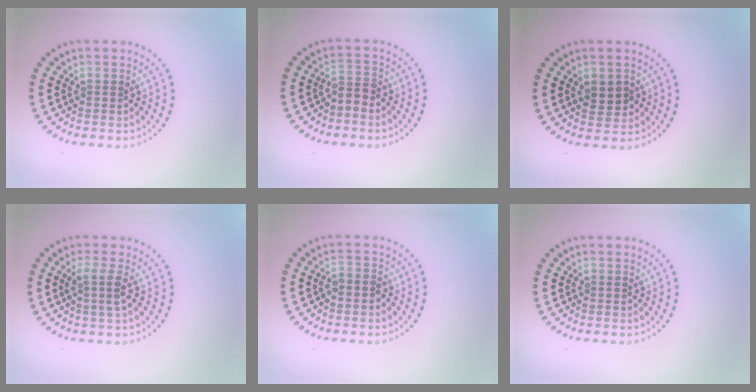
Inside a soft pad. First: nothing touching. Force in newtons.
{"total": 1.9, "press": 1.4, "slide": 1.2}
{"total": 2.4, "press": 2.3, "slide": 0.6}
{"total": 2.0, "press": 1.6, "slide": 1.2}
{"total": 1.5, "press": 1.3, "slide": 0.8}
{"total": 0.0}